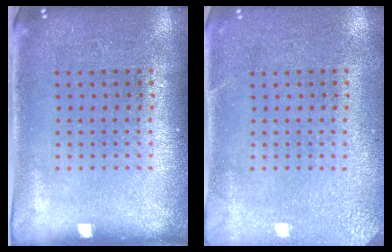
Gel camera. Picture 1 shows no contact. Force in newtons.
{"total": 2.7, "press": 2.6, "slide": 0.2}